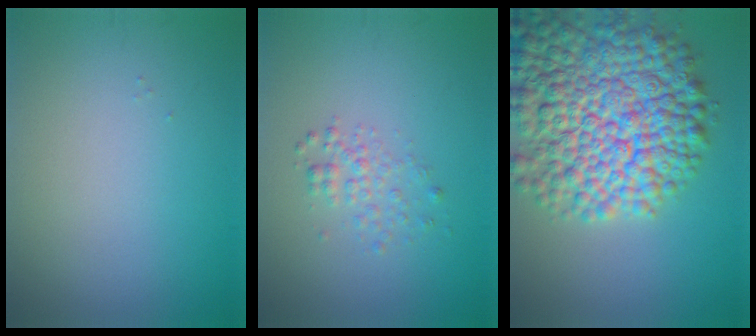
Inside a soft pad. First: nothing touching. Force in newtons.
{"total": 1.7, "press": 1.7, "slide": 0.1}
{"total": 13.4, "press": 13.4, "slide": 0.6}